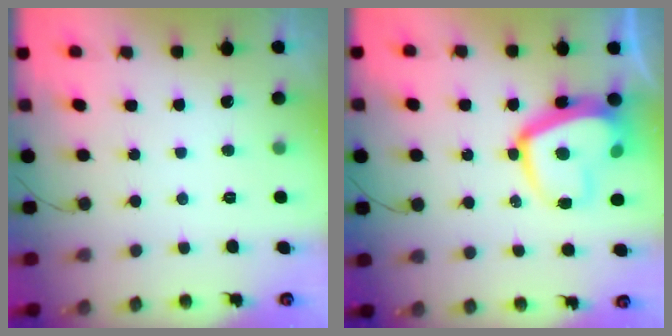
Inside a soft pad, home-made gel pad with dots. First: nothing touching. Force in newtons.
{"total": 15.5, "press": 15.5, "slide": 1.2}